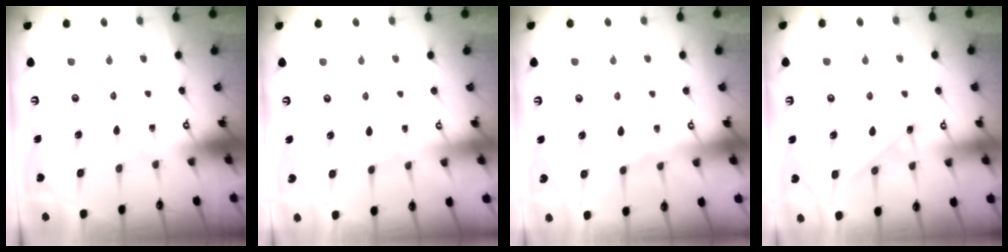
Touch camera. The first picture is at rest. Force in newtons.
{"total": 2.4, "press": 2.4, "slide": 0.4}
{"total": 5.1, "press": 5.0, "slide": 0.7}
{"total": 4.4, "press": 4.4, "slide": 0.7}